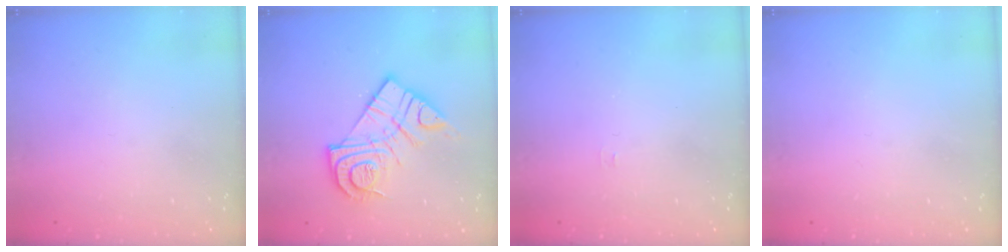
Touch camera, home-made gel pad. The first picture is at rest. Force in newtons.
{"total": 15.4, "press": 15.4, "slide": 1.3}
{"total": 3.3, "press": 3.3, "slide": 0.4}
{"total": 0.0}